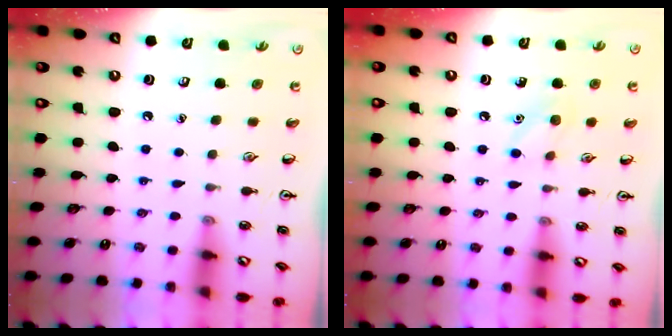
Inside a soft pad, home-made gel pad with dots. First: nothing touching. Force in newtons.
{"total": 7.4, "press": 7.1, "slide": 2.1}